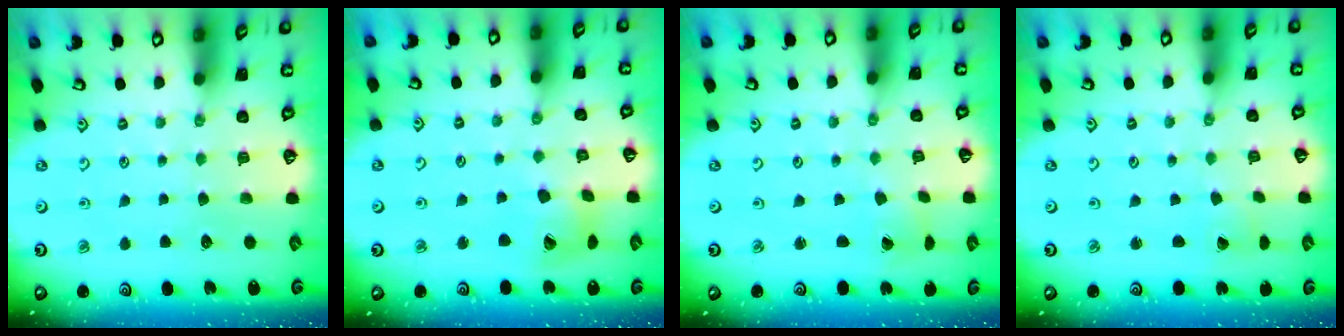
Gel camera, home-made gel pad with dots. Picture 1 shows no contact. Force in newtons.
{"total": 12.4, "press": 12.4, "slide": 1.5}
{"total": 1.4, "press": 1.4, "slide": 0.3}
{"total": 1.7, "press": 1.7, "slide": 0.1}